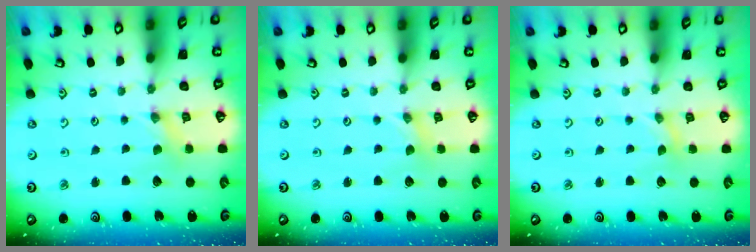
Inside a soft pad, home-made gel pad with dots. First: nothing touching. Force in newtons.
{"total": 0.0}
{"total": 0.0}